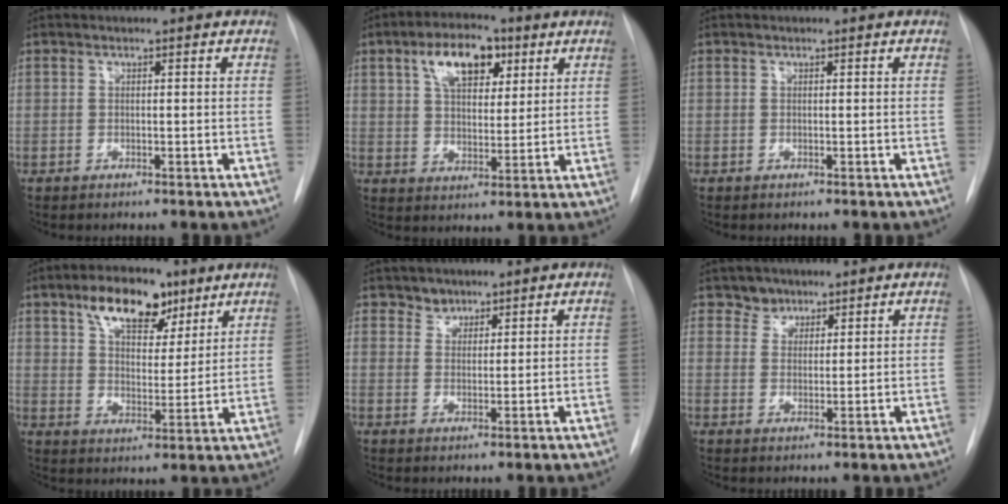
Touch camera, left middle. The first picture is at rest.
{"total": 9.5, "force": [4.6, 4.7, 6.9], "torque": [-0.122, 0.020, 0.079]}
{"total": 0.0}
{"total": 10.6, "force": [6.6, 5.1, 6.5], "torque": [-0.111, 0.014, 0.114]}
{"total": 2.3, "force": [1.9, 1.3, -0.2], "torque": [0.010, -0.001, 0.027]}
{"total": 2.9, "force": [2.3, 1.7, -0.4], "torque": [0.016, -0.002, 0.035]}